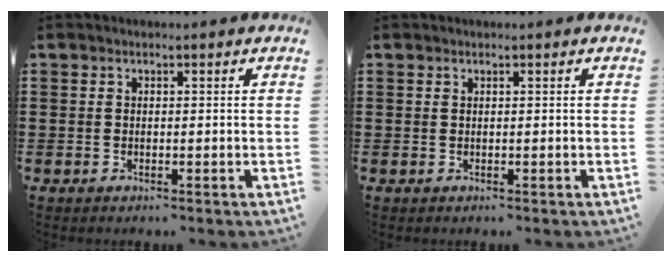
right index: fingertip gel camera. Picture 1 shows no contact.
{"total": 0.0}